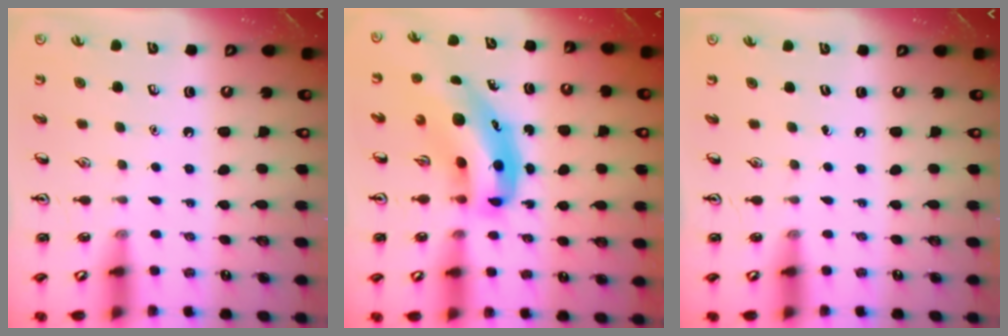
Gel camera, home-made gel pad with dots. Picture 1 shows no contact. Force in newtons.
{"total": 10.8, "press": 10.4, "slide": 3.1}
{"total": 0.0}